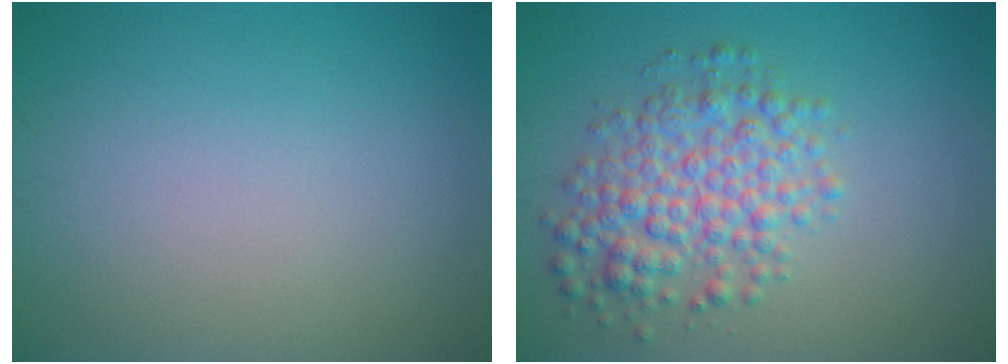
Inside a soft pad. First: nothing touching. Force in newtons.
{"total": 5.1, "press": 5.1, "slide": 0.1}